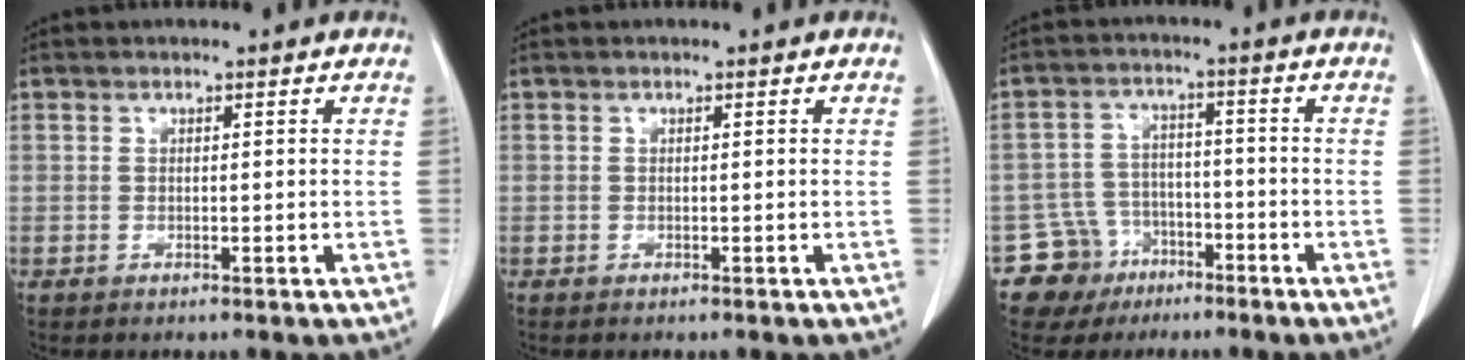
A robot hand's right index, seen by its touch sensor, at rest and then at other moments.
{"total": 0.0}
{"total": 7.1, "force": [-4.1, 5.8, -0.2], "torque": [0.012, 0.017, -0.065]}